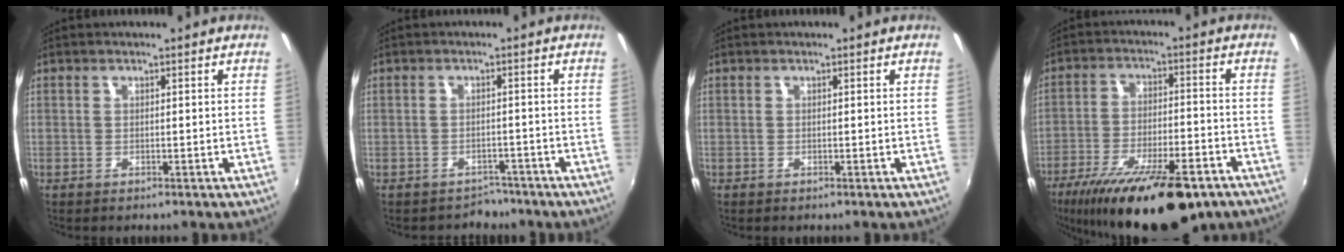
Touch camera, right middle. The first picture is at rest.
{"total": 3.6, "force": [-2.8, 2.2, -0.4], "torque": [0.005, 0.016, -0.038]}
{"total": 0.0}
{"total": 22.3, "force": [-15.3, 6.9, 14.6], "torque": [-0.260, -0.047, -0.230]}